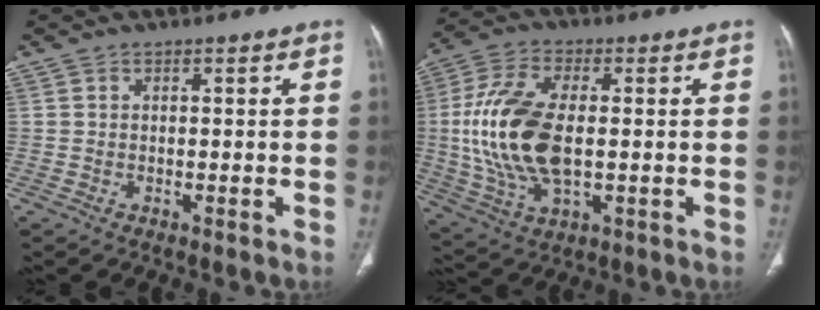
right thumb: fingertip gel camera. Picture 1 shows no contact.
{"total": 17.3, "force": [0.1, 8.8, 14.9], "torque": [-0.320, -0.003, 0.006]}